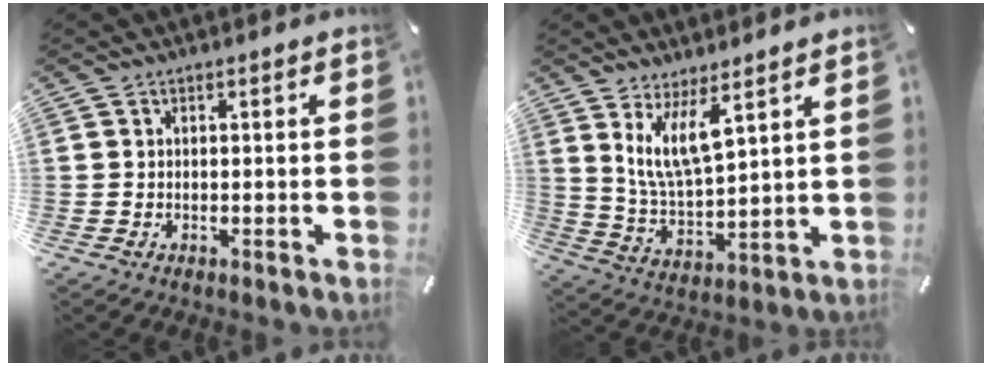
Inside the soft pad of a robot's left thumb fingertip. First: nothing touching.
{"total": 10.6, "force": [7.0, 3.2, 7.3], "torque": [-0.166, -0.024, 0.128]}